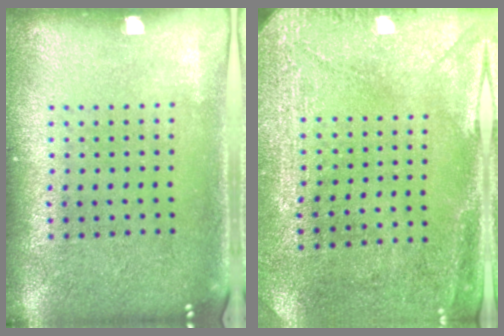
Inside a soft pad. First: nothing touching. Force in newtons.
{"total": 2.9, "press": 2.4, "slide": 1.6}